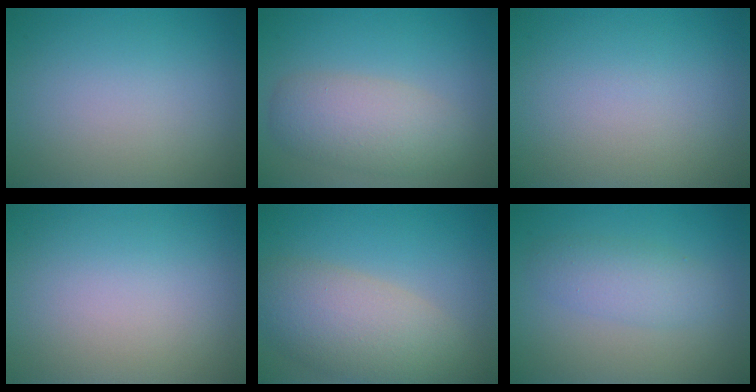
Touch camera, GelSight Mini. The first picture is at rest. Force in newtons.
{"total": 4.4, "press": 4.4, "slide": 0.2}
{"total": 0.0}
{"total": 0.0}
{"total": 6.9, "press": 6.9, "slide": 0.6}
{"total": 2.7, "press": 2.7, "slide": 0.1}